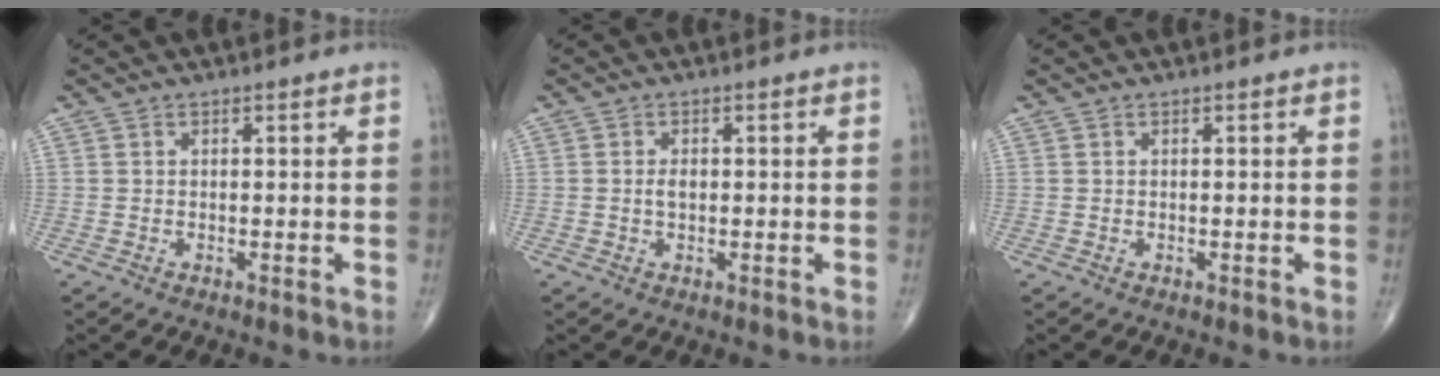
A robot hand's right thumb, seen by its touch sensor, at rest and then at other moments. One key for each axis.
{"total": 1.7, "fx": 0.0, "fy": 1.0, "fz": 1.3, "tx": -0.025, "ty": 0.001, "tz": -0.002}
{"total": 0.0}